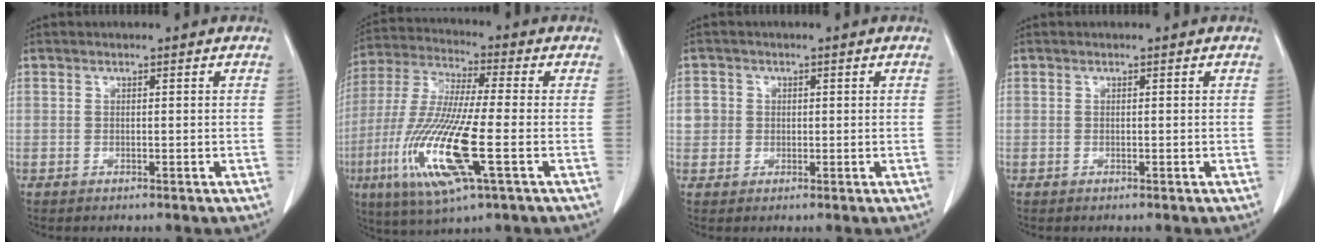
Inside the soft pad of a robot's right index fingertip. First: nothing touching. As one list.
[{"total": 17.3, "force": [-5.1, 2.1, 16.4], "torque": [-0.355, -0.026, -0.092]}, {"total": 3.7, "force": [0.3, 3.6, 0.8], "torque": [-0.011, 0.014, 0.009]}, {"total": 0.0}]